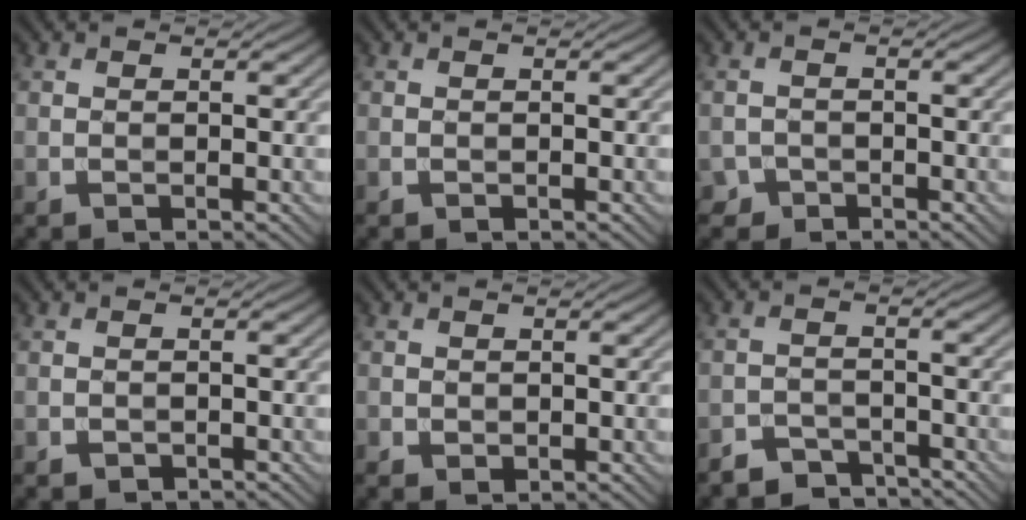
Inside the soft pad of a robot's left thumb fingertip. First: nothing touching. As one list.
[{"total": 0.0}, {"total": 1.7, "force": [-1.2, 1.1, 0.0], "torque": [0.005, 0.000, -0.026]}, {"total": 0.8, "force": [-0.5, 0.6, 0.2], "torque": [-0.001, -0.005, -0.009]}, {"total": 0.9, "force": [0.0, 0.8, 0.3], "torque": [-0.009, -0.006, 0.002]}, {"total": 4.3, "force": [-3.8, 1.6, 1.0], "torque": [-0.012, -0.001, -0.070]}]